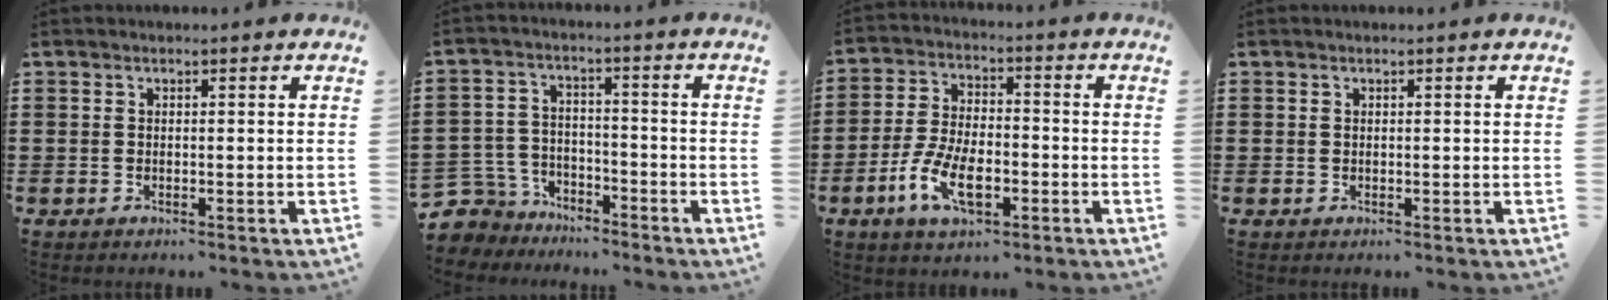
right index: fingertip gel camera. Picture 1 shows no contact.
{"total": 5.8, "force": [-5.0, 2.9, 0.7], "torque": [-0.052, 0.006, -0.110]}
{"total": 8.9, "force": [-3.7, 3.9, 7.1], "torque": [-0.162, -0.008, -0.071]}
{"total": 0.0}